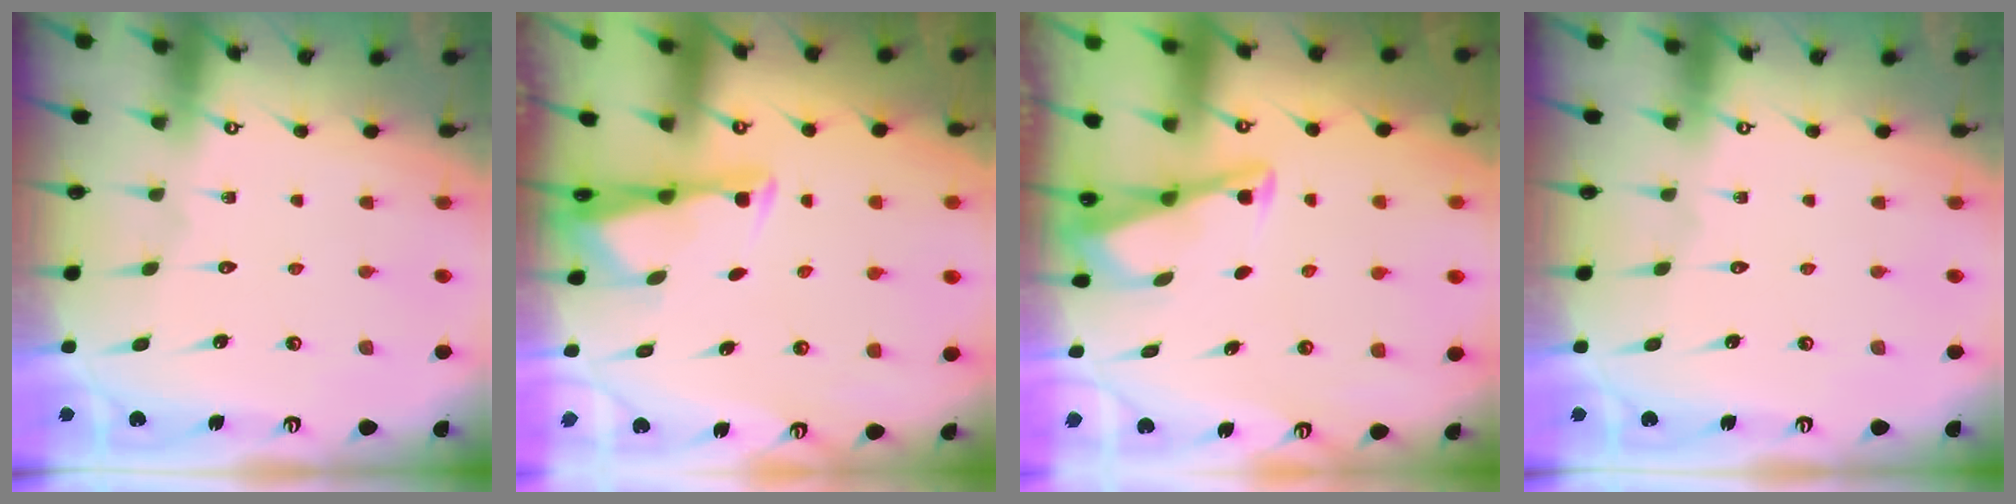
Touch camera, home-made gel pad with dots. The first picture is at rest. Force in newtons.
{"total": 2.7, "press": 2.7, "slide": 0.4}
{"total": 2.9, "press": 2.9, "slide": 0.3}
{"total": 0.0}